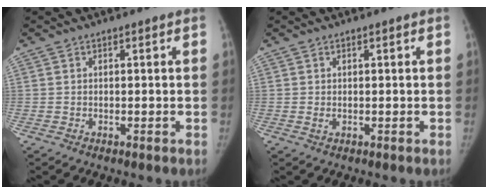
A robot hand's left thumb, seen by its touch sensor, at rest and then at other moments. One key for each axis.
{"total": 1.1, "fx": 0.1, "fy": 0.6, "fz": 0.9, "tx": -0.017, "ty": 0.000, "tz": 0.005}